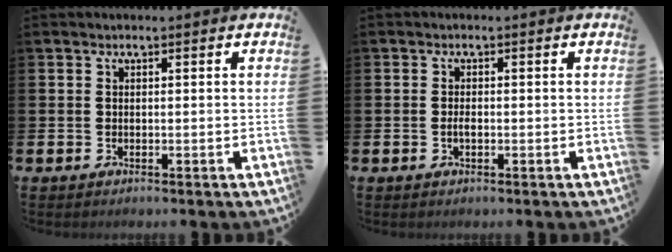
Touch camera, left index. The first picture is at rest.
{"total": 1.1, "force": [-0.3, 0.4, 1.0], "torque": [-0.009, -0.002, -0.007]}